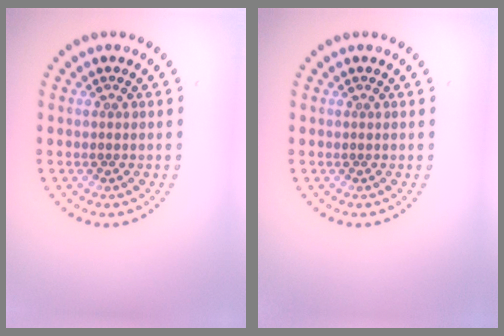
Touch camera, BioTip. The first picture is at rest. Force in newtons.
{"total": 0.0}